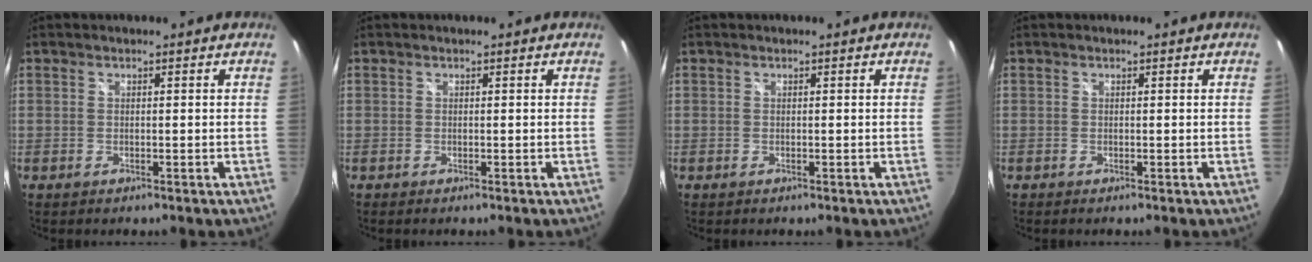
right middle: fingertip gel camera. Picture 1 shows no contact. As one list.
[{"total": 0.0}, {"total": 0.0}, {"total": 0.0}]